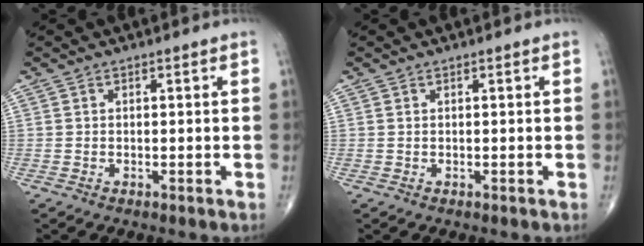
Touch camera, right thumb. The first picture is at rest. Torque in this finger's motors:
{"motor_torque": [0.24, 0.47, 0.01, -0.06, 0.00]}